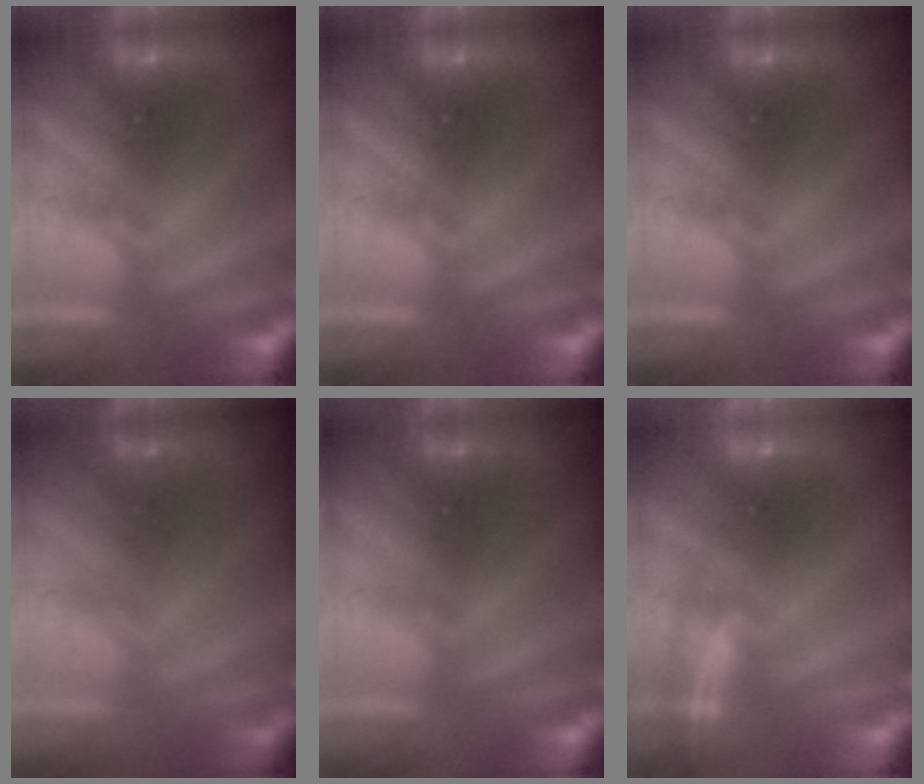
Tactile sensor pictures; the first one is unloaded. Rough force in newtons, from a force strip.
{"total": 0.0}
{"total": 0.0}
{"total": 1.1}
{"total": 5.4}
{"total": 1.6}